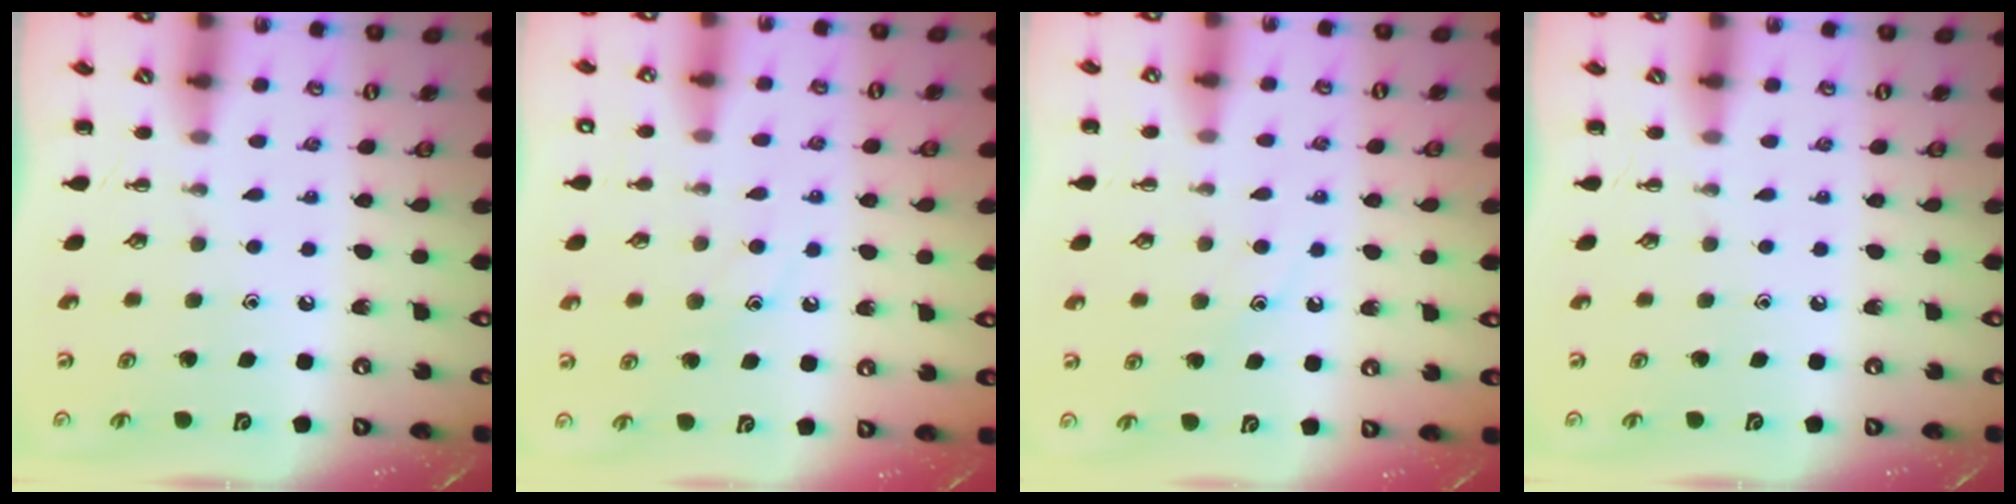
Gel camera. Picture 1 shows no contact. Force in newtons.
{"total": 8.6, "press": 8.5, "slide": 1.3}
{"total": 9.1, "press": 9.0, "slide": 1.4}
{"total": 0.0}